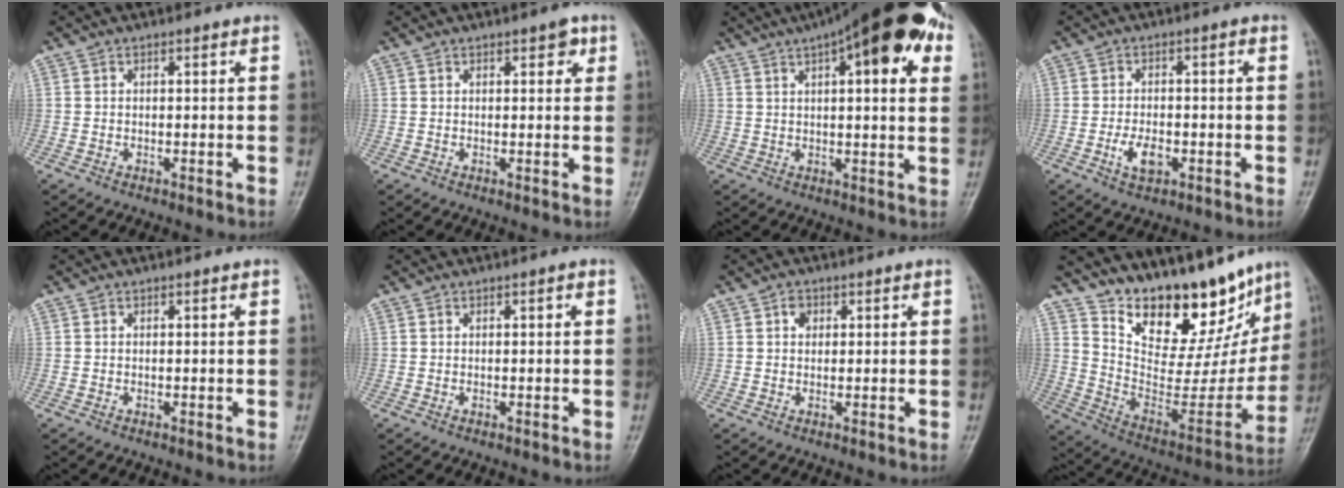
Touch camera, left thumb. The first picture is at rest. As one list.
[{"total": 2.8, "force": [1.4, 1.5, 1.9], "torque": [-0.006, -0.001, 0.014]}, {"total": 21.1, "force": [9.5, 6.6, 17.6], "torque": [-0.239, 0.014, 0.131]}, {"total": 5.3, "force": [-1.9, 2.9, 3.9], "torque": [-0.065, 0.012, -0.033]}, {"total": 0.0}, {"total": 0.9, "force": [0.0, 0.5, 0.7], "torque": [-0.005, 0.007, -0.002]}, {"total": 2.1, "force": [0.6, 1.8, 0.9], "torque": [0.000, 0.001, 0.005]}, {"total": 22.7, "force": [17.8, 9.5, 10.4], "torque": [-0.106, -0.107, 0.279]}]